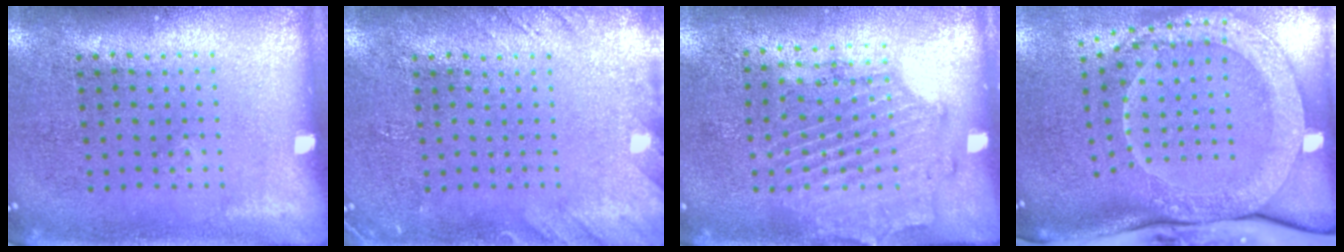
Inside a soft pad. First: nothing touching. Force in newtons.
{"total": 1.6, "press": 1.6, "slide": 0.2}
{"total": 1.7, "press": 1.4, "slide": 0.9}
{"total": 3.0, "press": 2.3, "slide": 1.9}